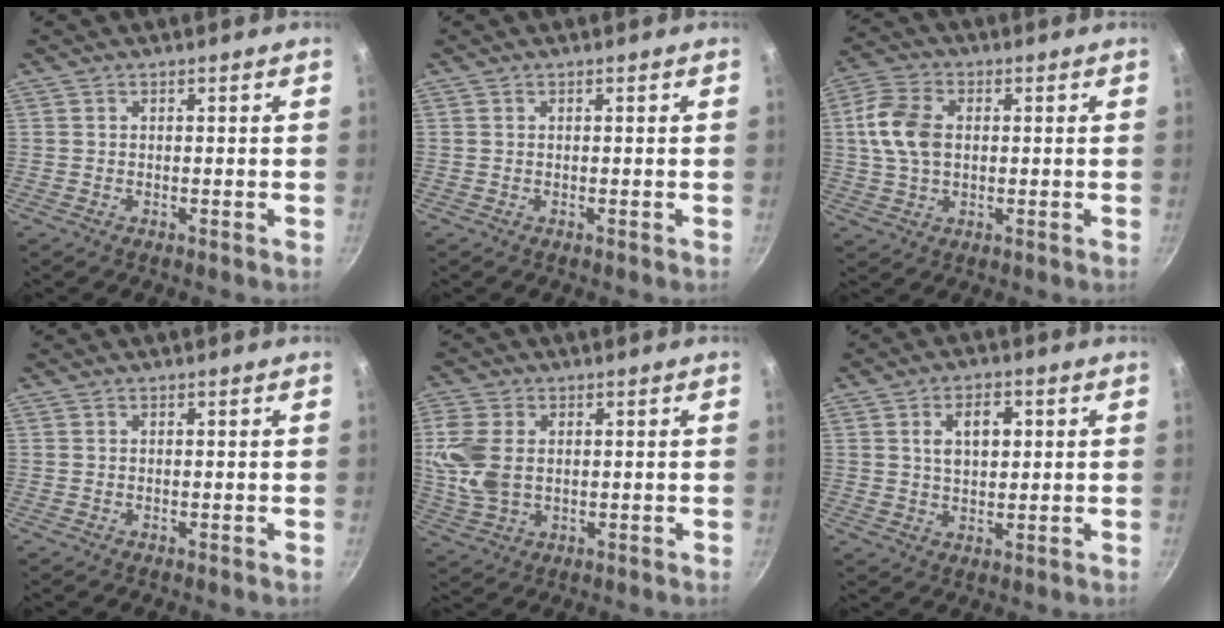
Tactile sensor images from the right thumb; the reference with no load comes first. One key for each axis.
{"total": 0.0}
{"total": 9.7, "fx": 0.9, "fy": 6.6, "fz": 7.2, "tx": -0.135, "ty": 0.014, "tz": 0.010}
{"total": 0.0}
{"total": 9.4, "fx": 0.9, "fy": 6.4, "fz": 6.8, "tx": -0.144, "ty": -0.002, "tz": 0.022}
{"total": 7.0, "fx": 1.6, "fy": 4.3, "fz": 5.2, "tx": -0.067, "ty": 0.000, "tz": 0.027}